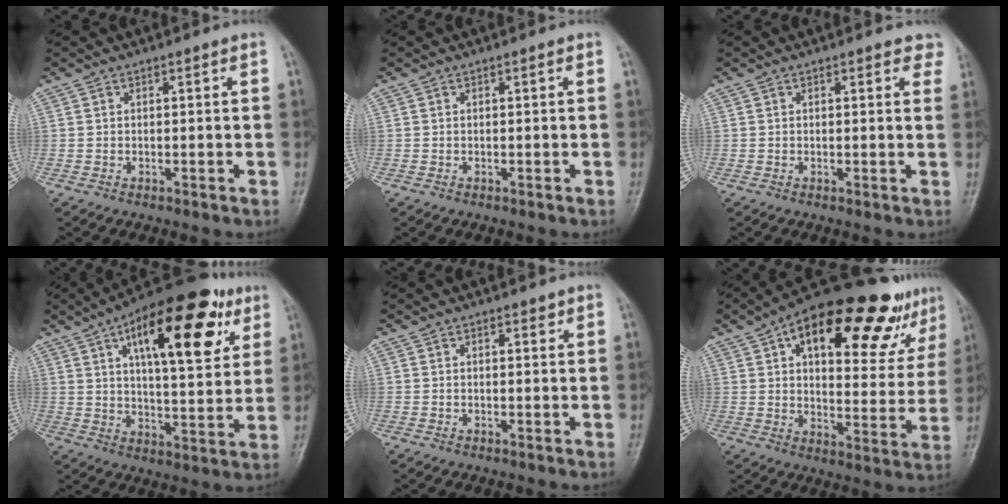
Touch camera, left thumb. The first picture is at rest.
{"total": 0.0}
{"total": 3.1, "force": [2.3, 1.5, 1.4], "torque": [0.012, -0.005, 0.014]}
{"total": 22.8, "force": [9.9, 9.1, 18.4], "torque": [-0.241, -0.014, 0.147]}
{"total": 1.2, "force": [0.8, 0.5, 0.7], "torque": [-0.004, -0.003, 0.009]}
{"total": 26.1, "force": [14.8, 10.7, 18.6], "torque": [-0.224, -0.011, 0.213]}